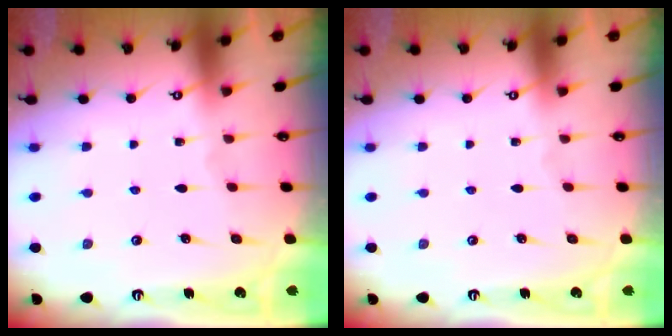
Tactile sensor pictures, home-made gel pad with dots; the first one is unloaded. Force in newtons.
{"total": 0.0}